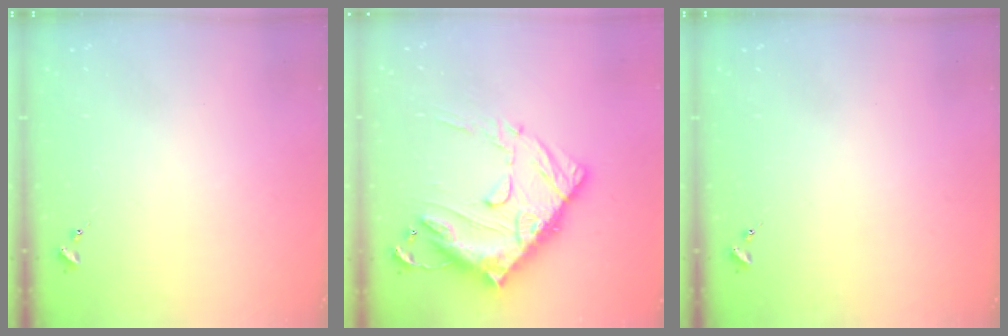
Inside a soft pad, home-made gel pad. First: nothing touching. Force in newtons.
{"total": 21.5, "press": 21.4, "slide": 2.1}
{"total": 0.0}